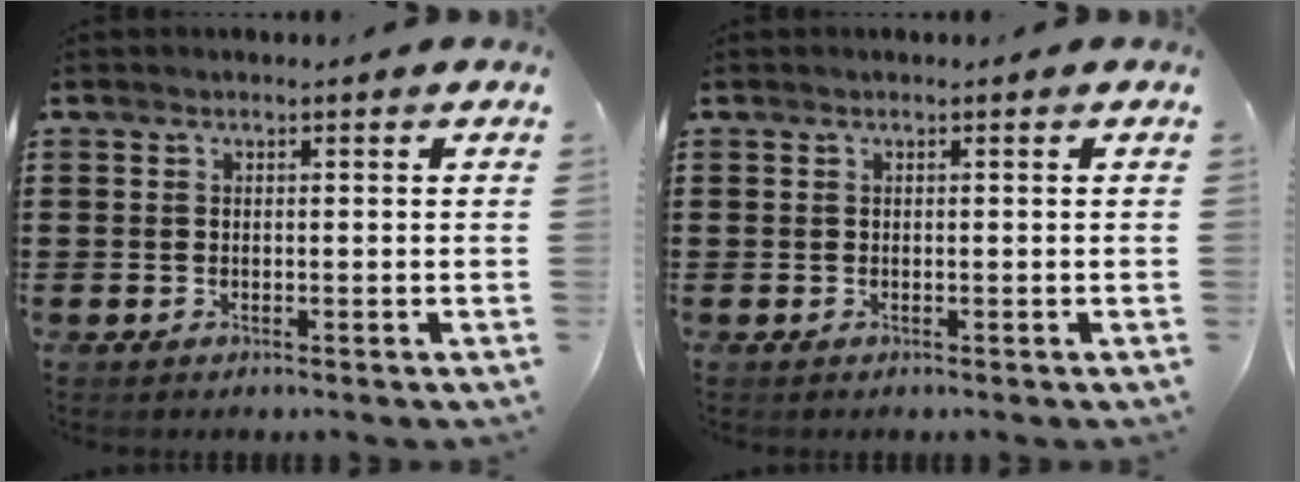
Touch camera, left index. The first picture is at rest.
{"total": 0.0}